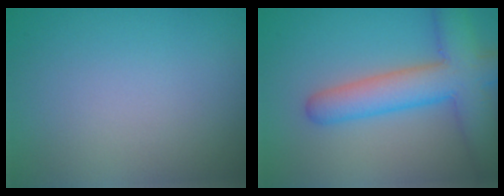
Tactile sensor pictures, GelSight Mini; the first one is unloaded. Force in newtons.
{"total": 7.1, "press": 7.1, "slide": 0.2}